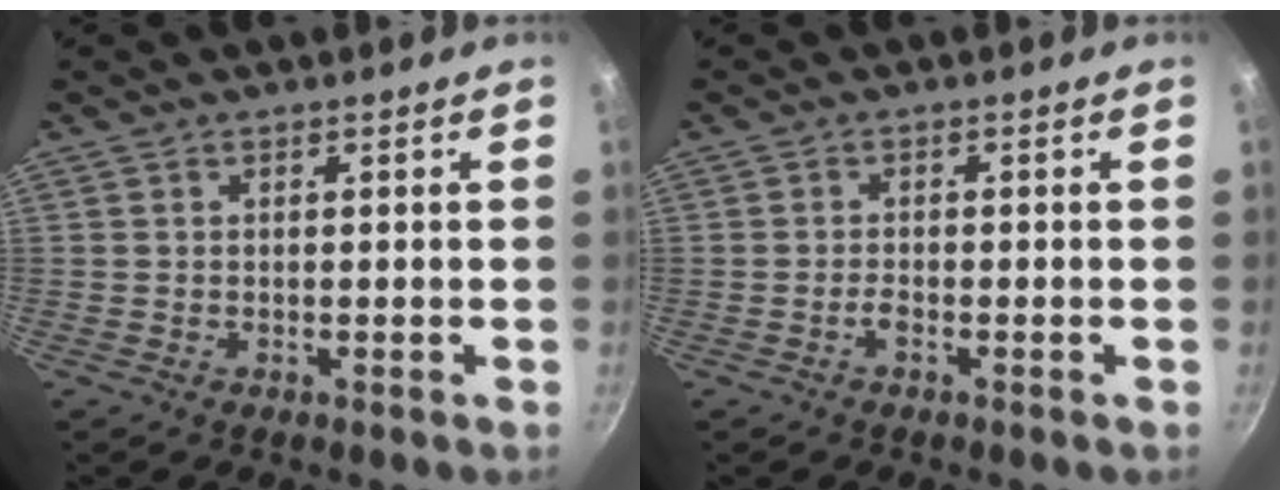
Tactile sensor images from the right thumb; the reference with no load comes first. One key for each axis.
{"total": 1.3, "fx": -0.8, "fy": 0.4, "fz": 0.9, "tx": -0.018, "ty": 0.010, "tz": -0.018}